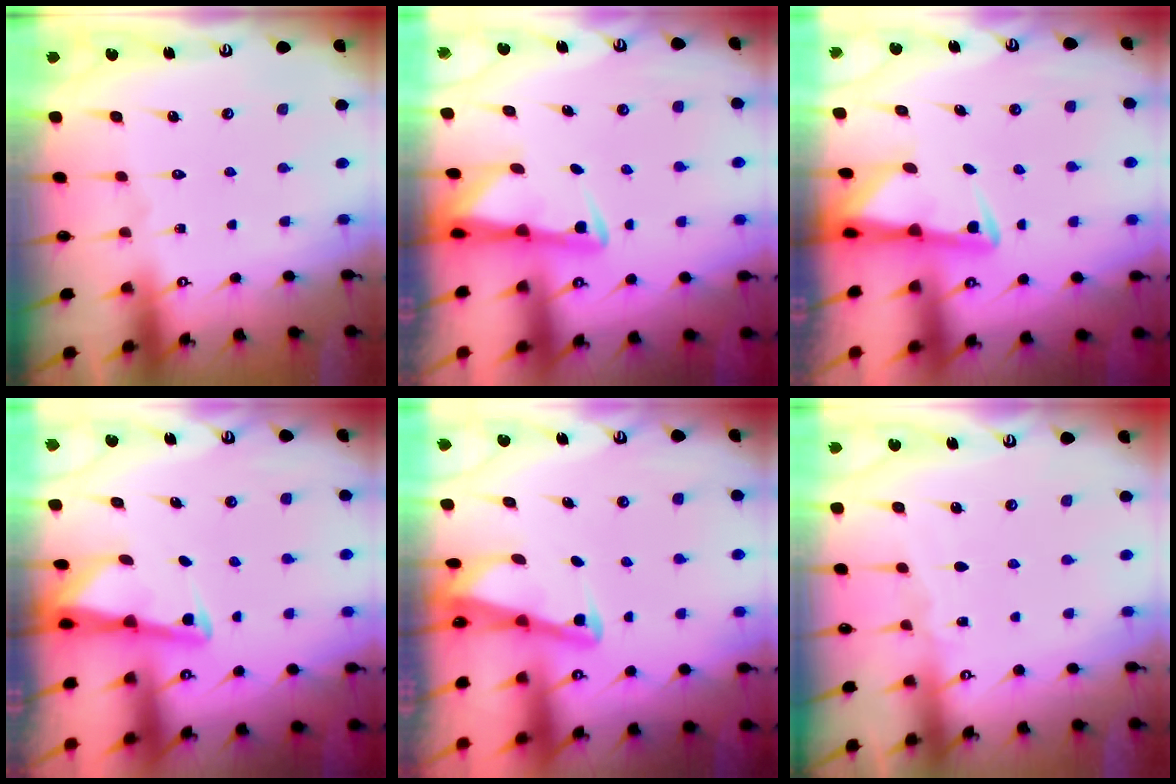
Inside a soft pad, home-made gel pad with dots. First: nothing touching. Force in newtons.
{"total": 2.9, "press": 2.9, "slide": 0.5}
{"total": 3.1, "press": 3.0, "slide": 0.6}
{"total": 2.9, "press": 2.9, "slide": 0.3}
{"total": 2.9, "press": 2.9, "slide": 0.3}
{"total": 2.8, "press": 2.8, "slide": 0.3}